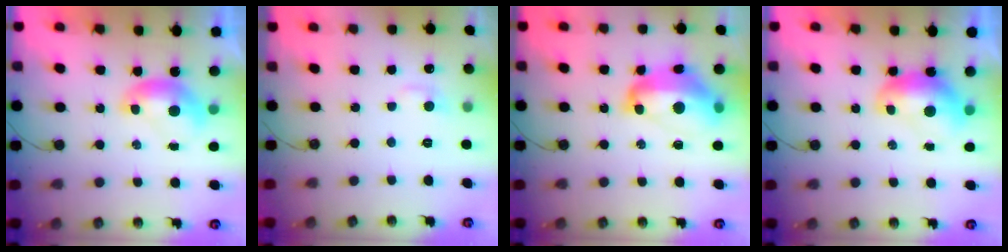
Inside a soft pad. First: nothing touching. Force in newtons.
{"total": 1.0, "press": 0.7, "slide": 0.8}
{"total": 11.7, "press": 11.6, "slide": 1.2}
{"total": 1.3, "press": 1.2, "slide": 0.4}